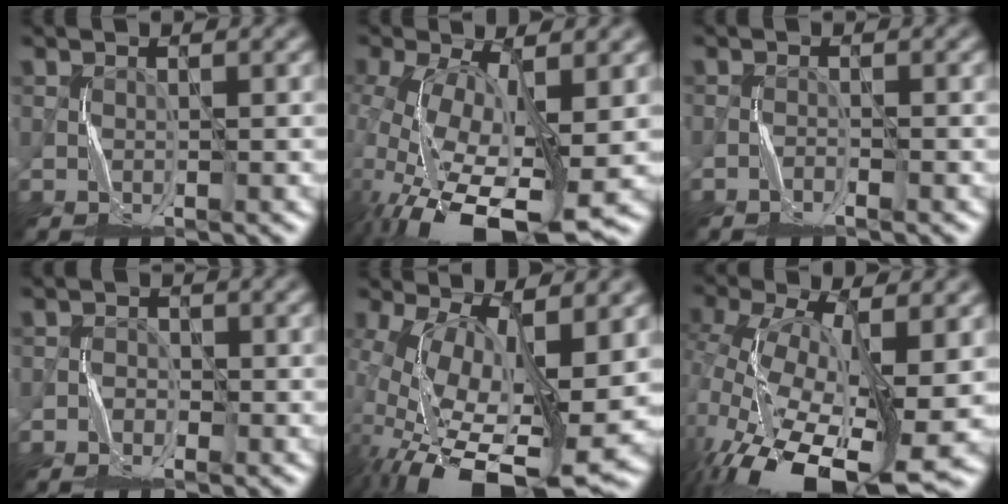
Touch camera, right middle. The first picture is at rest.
{"total": 14.6, "force": [-4.7, 6.5, 12.3], "torque": [-0.255, -0.030, -0.071]}
{"total": 0.9, "force": [-0.9, -0.1, 0.1], "torque": [-0.003, 0.004, -0.018]}
{"total": 1.6, "force": [-1.0, 1.2, 0.3], "torque": [0.010, 0.004, -0.023]}
{"total": 16.0, "force": [-3.5, 7.0, 13.9], "torque": [-0.269, -0.038, -0.039]}
{"total": 13.9, "force": [-4.8, 5.6, 11.8], "torque": [-0.239, -0.023, -0.079]}